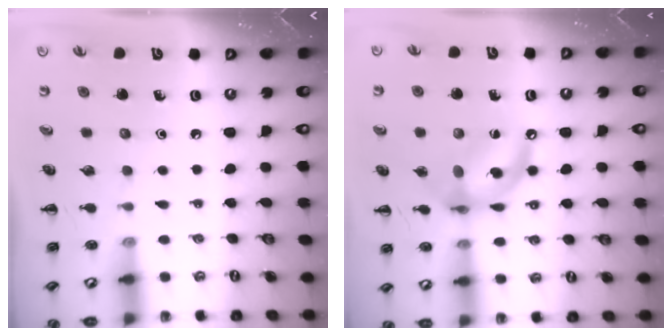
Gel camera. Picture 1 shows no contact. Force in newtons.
{"total": 12.0, "press": 11.5, "slide": 3.2}